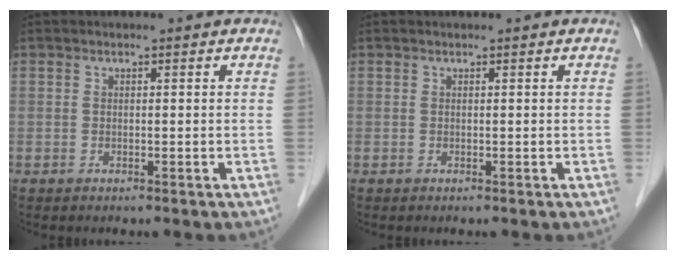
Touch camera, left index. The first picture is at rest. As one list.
[{"total": 0.0}]